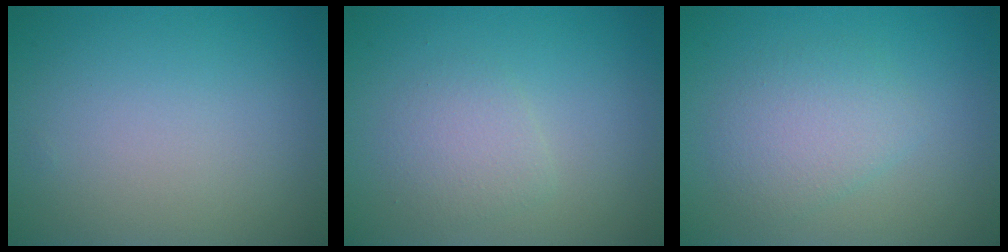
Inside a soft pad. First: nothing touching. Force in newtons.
{"total": 2.0, "press": 2.0, "slide": 0.2}
{"total": 3.0, "press": 3.0, "slide": 0.1}